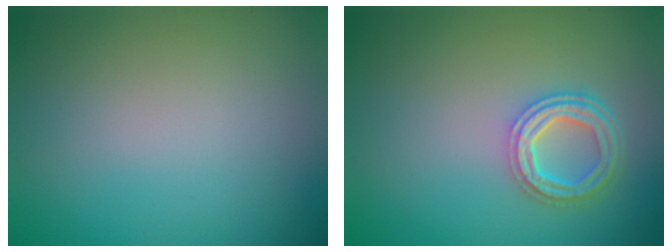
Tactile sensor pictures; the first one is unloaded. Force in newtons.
{"total": 4.2, "press": 3.3, "slide": 2.7}